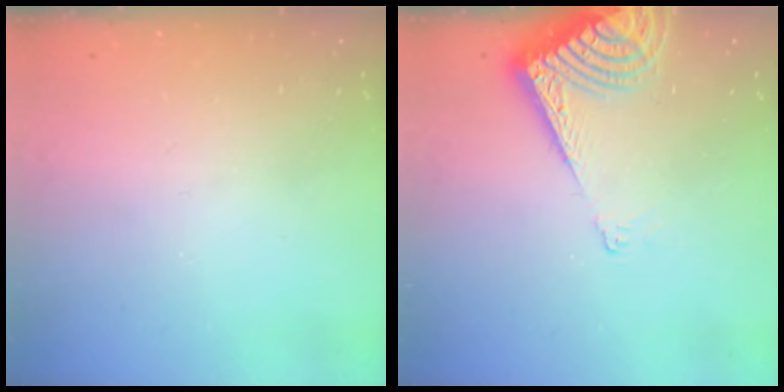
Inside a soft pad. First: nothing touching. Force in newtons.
{"total": 8.8, "press": 8.7, "slide": 1.6}